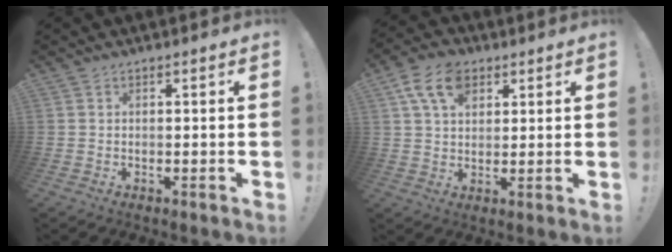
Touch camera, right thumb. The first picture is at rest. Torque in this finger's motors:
{"motor_torque": [1.00, 2.12, 0.42, -0.07, 0.29]}